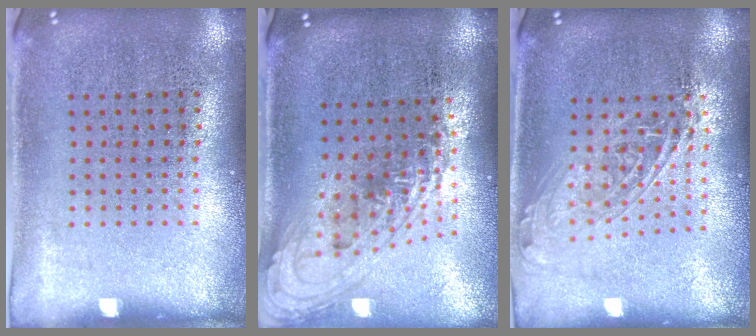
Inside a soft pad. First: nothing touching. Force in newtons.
{"total": 1.8, "press": 1.4, "slide": 1.2}
{"total": 1.5, "press": 1.3, "slide": 0.9}